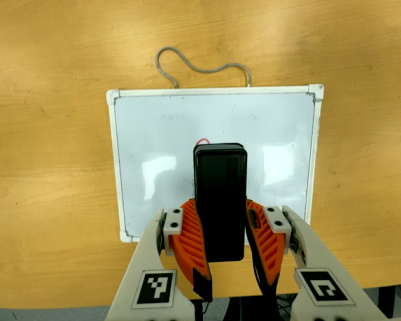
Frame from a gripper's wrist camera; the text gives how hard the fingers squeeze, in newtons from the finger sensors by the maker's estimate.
{"total": 9.5, "left": 7.8, "right": 11.2}